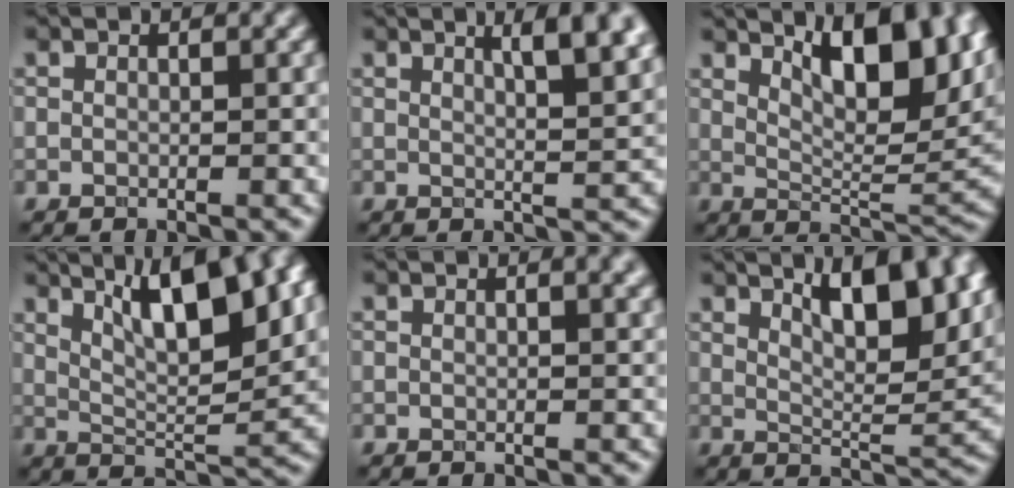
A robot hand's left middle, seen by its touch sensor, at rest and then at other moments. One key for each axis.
{"total": 6.9, "fx": 3.2, "fy": 2.2, "fz": 5.6, "tx": -0.042, "ty": 0.017, "tz": 0.039}
{"total": 11.4, "fx": 5.4, "fy": 4.2, "fz": 9.1, "tx": -0.122, "ty": 0.013, "tz": 0.080}
{"total": 10.6, "fx": 5.1, "fy": 3.2, "fz": 8.7, "tx": -0.113, "ty": 0.019, "tz": 0.077}
{"total": 1.9, "fx": 1.0, "fy": 0.6, "fz": 1.5, "tx": -0.011, "ty": 0.004, "tz": 0.009}
{"total": 8.0, "fx": 4.3, "fy": 2.6, "fz": 6.2, "tx": -0.087, "ty": 0.004, "tz": 0.068}